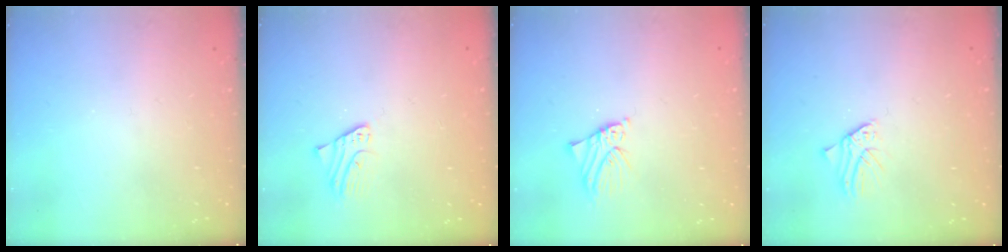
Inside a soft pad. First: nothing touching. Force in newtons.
{"total": 1.9, "press": 1.9, "slide": 0.1}
{"total": 2.7, "press": 2.7, "slide": 0.4}
{"total": 1.2, "press": 1.2, "slide": 0.1}